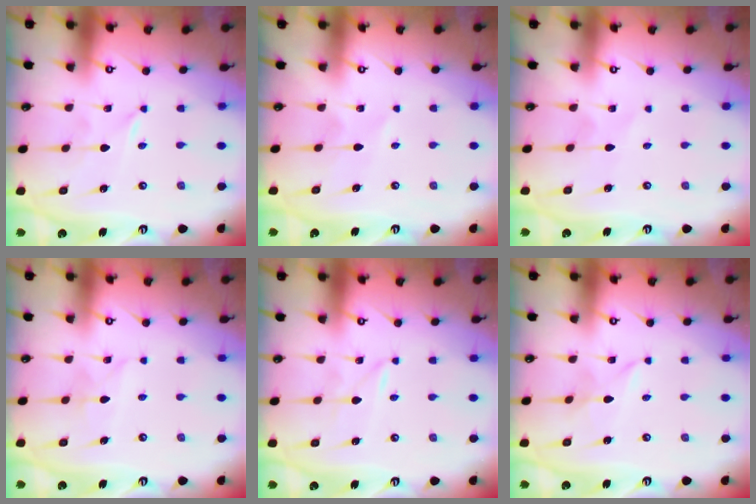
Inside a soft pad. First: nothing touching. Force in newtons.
{"total": 0.6, "press": 0.6, "slide": 0.2}
{"total": 3.2, "press": 3.2, "slide": 0.5}
{"total": 3.6, "press": 3.6, "slide": 0.3}
{"total": 1.1, "press": 1.1, "slide": 0.1}
{"total": 1.3, "press": 1.3, "slide": 0.1}